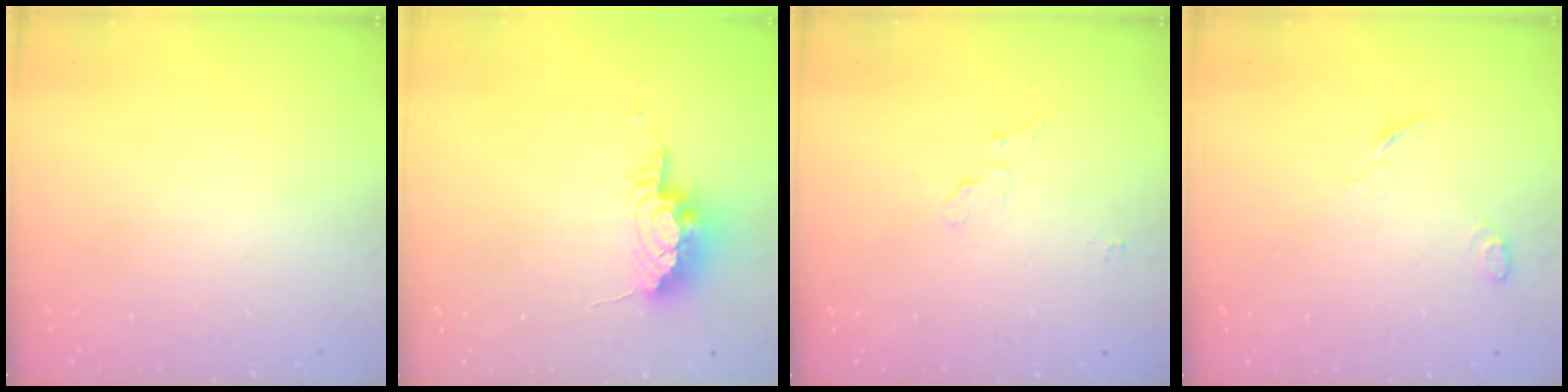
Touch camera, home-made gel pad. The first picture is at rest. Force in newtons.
{"total": 10.9, "press": 9.7, "slide": 5.0}
{"total": 3.9, "press": 3.9, "slide": 0.3}
{"total": 3.6, "press": 3.5, "slide": 0.9}